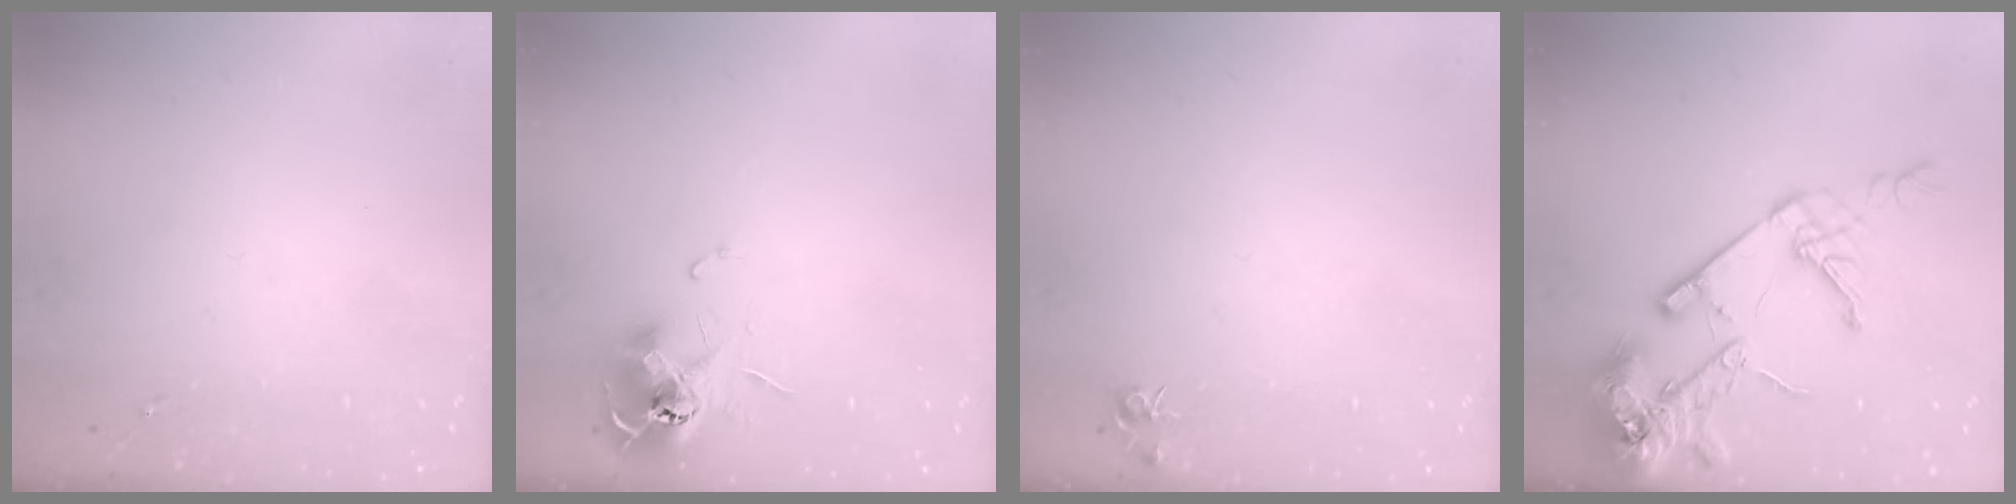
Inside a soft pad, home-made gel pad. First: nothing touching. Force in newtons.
{"total": 11.7, "press": 11.7, "slide": 0.9}
{"total": 4.3, "press": 4.3, "slide": 0.5}
{"total": 18.4, "press": 18.2, "slide": 2.5}